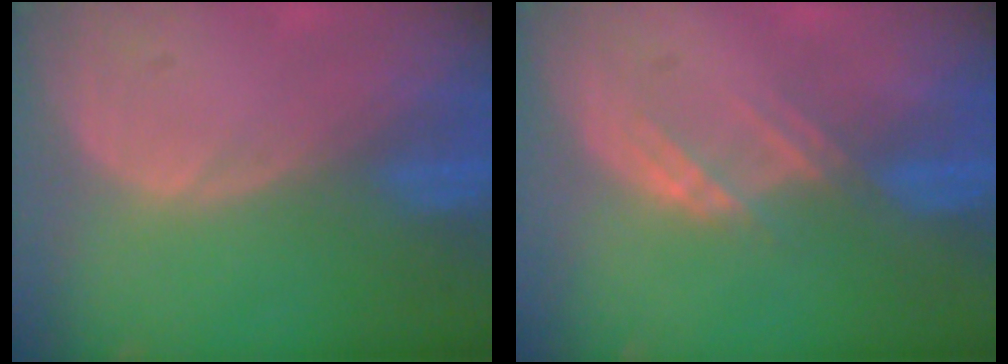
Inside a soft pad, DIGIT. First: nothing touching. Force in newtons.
{"total": 3.0, "press": 2.9, "slide": 0.7}